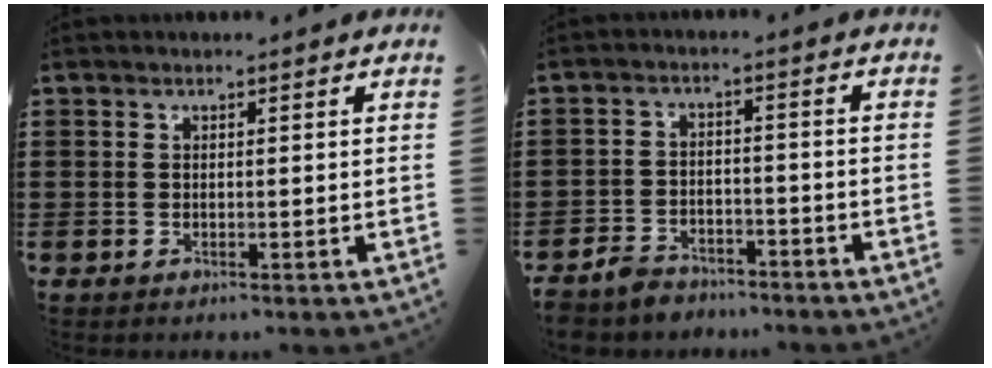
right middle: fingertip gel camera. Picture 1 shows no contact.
{"total": 3.7, "force": [-3.5, 1.1, 0.4], "torque": [-0.019, 0.006, -0.075]}